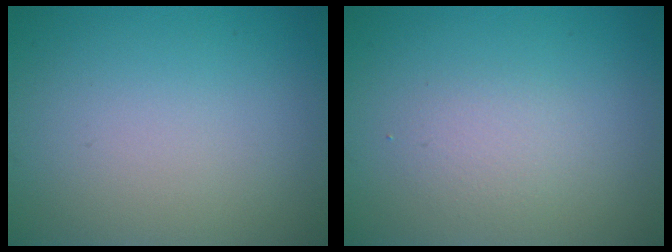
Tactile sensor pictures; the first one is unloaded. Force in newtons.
{"total": 1.6, "press": 1.6, "slide": 0.0}